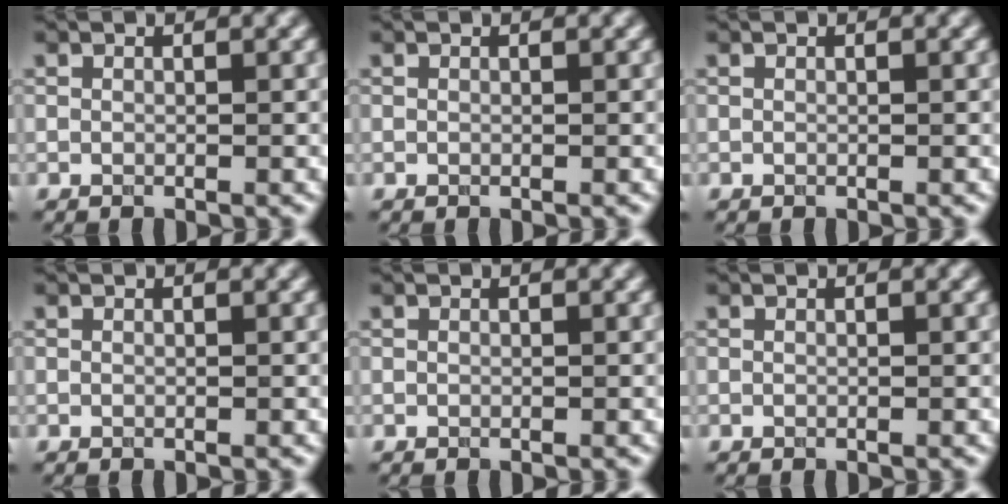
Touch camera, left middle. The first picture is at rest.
{"total": 0.0}
{"total": 0.0}
{"total": 0.0}
{"total": 0.0}
{"total": 0.0}